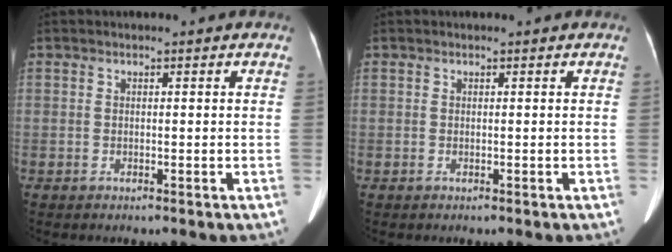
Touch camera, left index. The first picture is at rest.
{"total": 0.0}